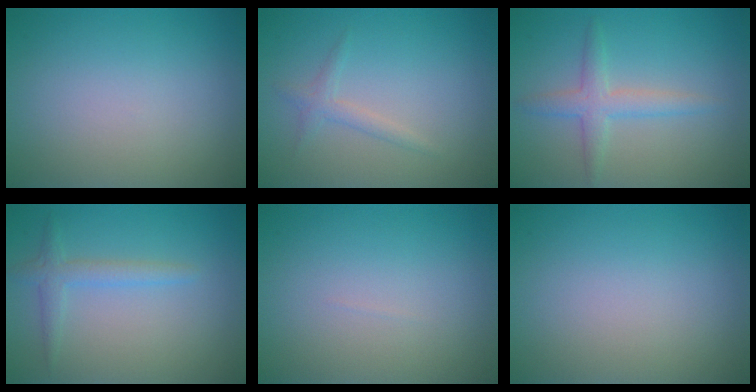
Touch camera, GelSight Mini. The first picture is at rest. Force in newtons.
{"total": 1.3, "press": 1.3, "slide": 0.0}
{"total": 2.6, "press": 2.6, "slide": 0.1}
{"total": 1.9, "press": 1.9, "slide": 0.1}
{"total": 0.0}
{"total": 0.0}